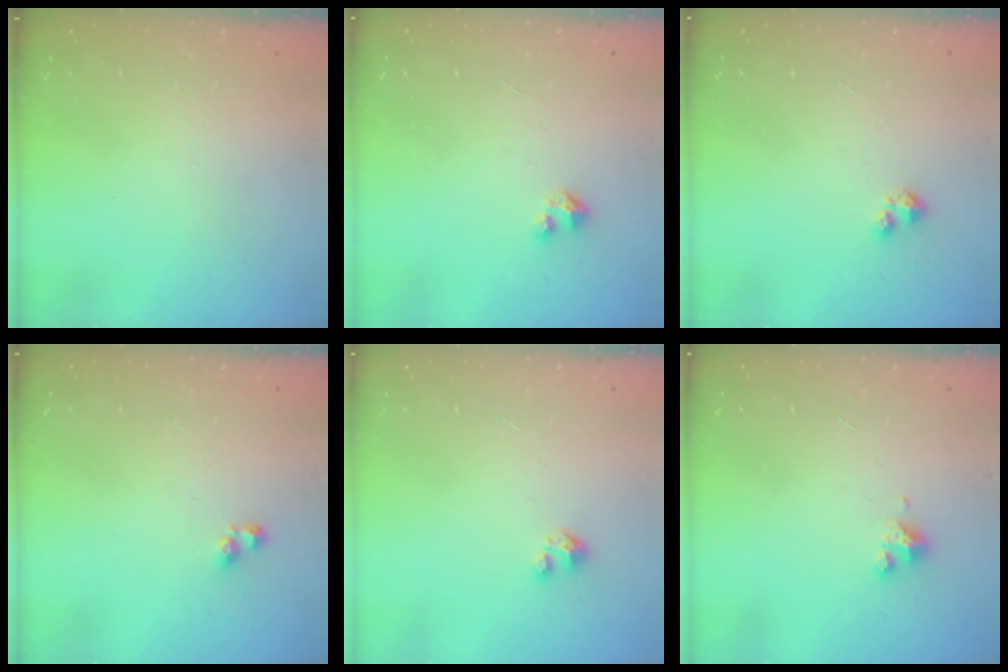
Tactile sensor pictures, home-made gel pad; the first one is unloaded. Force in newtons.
{"total": 1.6, "press": 1.6, "slide": 0.2}
{"total": 1.6, "press": 1.6, "slide": 0.3}
{"total": 2.9, "press": 2.9, "slide": 0.4}
{"total": 1.8, "press": 1.8, "slide": 0.1}
{"total": 3.1, "press": 3.1, "slide": 0.4}